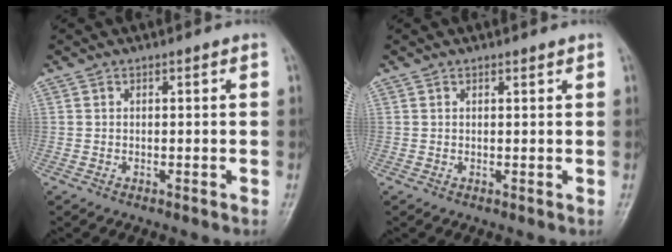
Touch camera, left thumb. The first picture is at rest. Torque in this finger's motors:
{"motor_torque": [-0.16, -0.09, -0.22, -0.17, -0.01]}